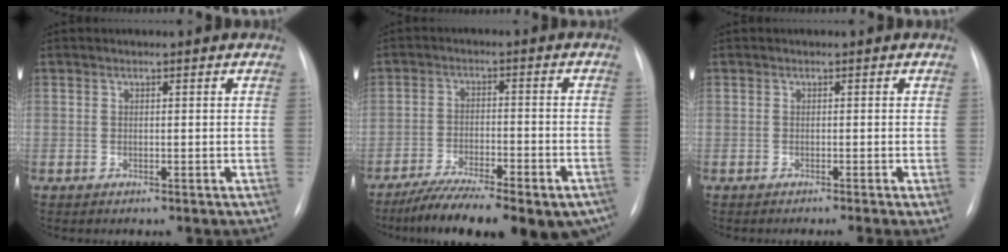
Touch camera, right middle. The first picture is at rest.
{"total": 19.2, "force": [-14.6, 5.1, 11.4], "torque": [-0.143, -0.007, -0.211]}
{"total": 2.4, "force": [-1.6, -0.4, 1.7], "torque": [-0.014, -0.002, -0.022]}